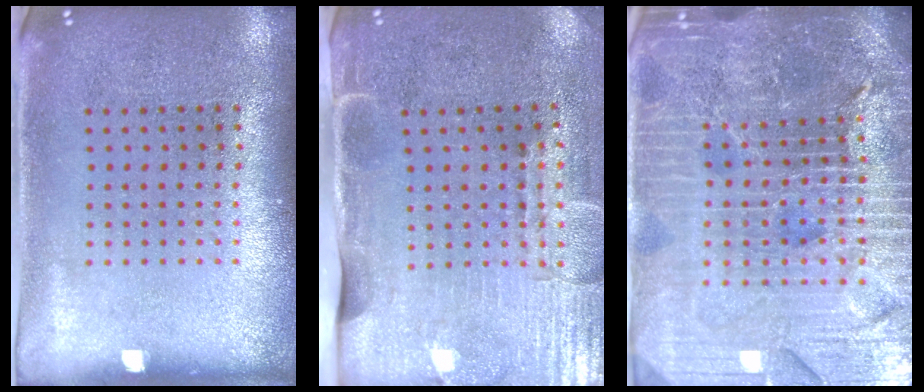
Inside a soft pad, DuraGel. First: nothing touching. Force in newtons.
{"total": 4.4, "press": 3.7, "slide": 2.4}
{"total": 6.2, "press": 5.5, "slide": 2.9}